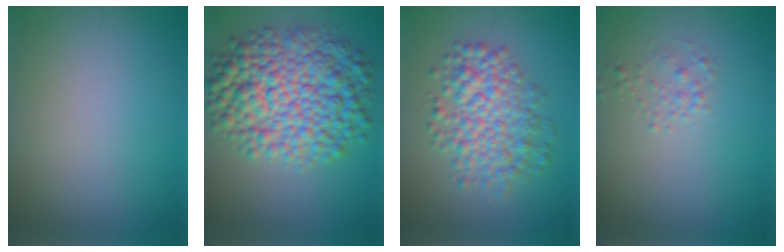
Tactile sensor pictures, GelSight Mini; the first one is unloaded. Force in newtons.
{"total": 10.4, "press": 10.4, "slide": 0.1}
{"total": 5.8, "press": 5.8, "slide": 0.1}
{"total": 1.1, "press": 1.1, "slide": 0.1}